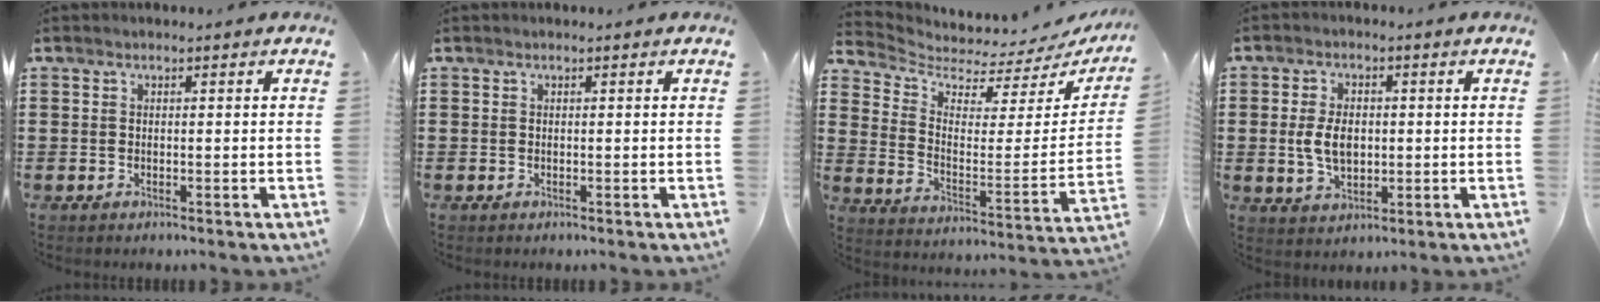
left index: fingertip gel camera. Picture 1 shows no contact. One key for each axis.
{"total": 0.0}
{"total": 3.6, "fx": 3.3, "fy": 1.0, "fz": 0.9, "tx": -0.043, "ty": -0.037, "tz": 0.050}
{"total": 5.6, "fx": 0.1, "fy": 3.5, "fz": 4.4, "tx": -0.095, "ty": 0.004, "tz": -0.005}